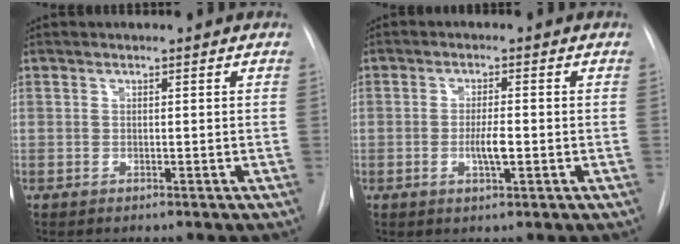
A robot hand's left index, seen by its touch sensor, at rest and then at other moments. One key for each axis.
{"total": 3.3, "fx": -0.7, "fy": 0.6, "fz": 3.2, "tx": -0.060, "ty": -0.003, "tz": -0.011}